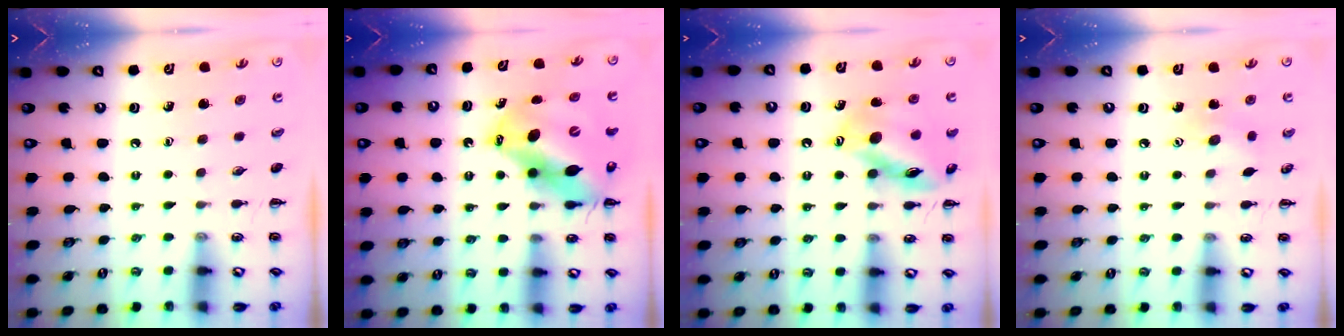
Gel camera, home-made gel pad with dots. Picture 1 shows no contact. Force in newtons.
{"total": 14.8, "press": 14.3, "slide": 3.9}
{"total": 15.7, "press": 15.7, "slide": 1.0}
{"total": 6.1, "press": 6.0, "slide": 1.2}